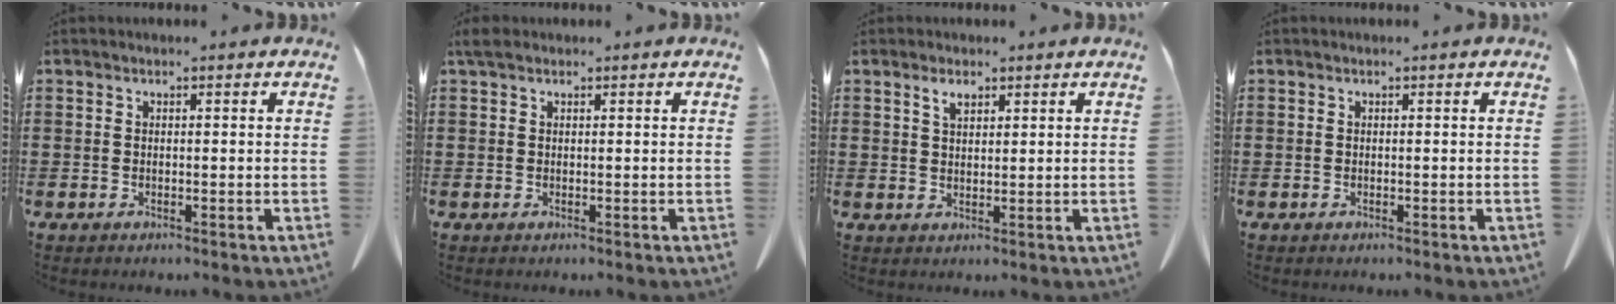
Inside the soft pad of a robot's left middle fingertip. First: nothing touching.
{"total": 1.3, "force": [0.9, 0.8, 0.7], "torque": [-0.018, 0.005, 0.016]}
{"total": 2.3, "force": [1.5, 0.9, 1.4], "torque": [-0.024, 0.000, 0.026]}
{"total": 0.0}